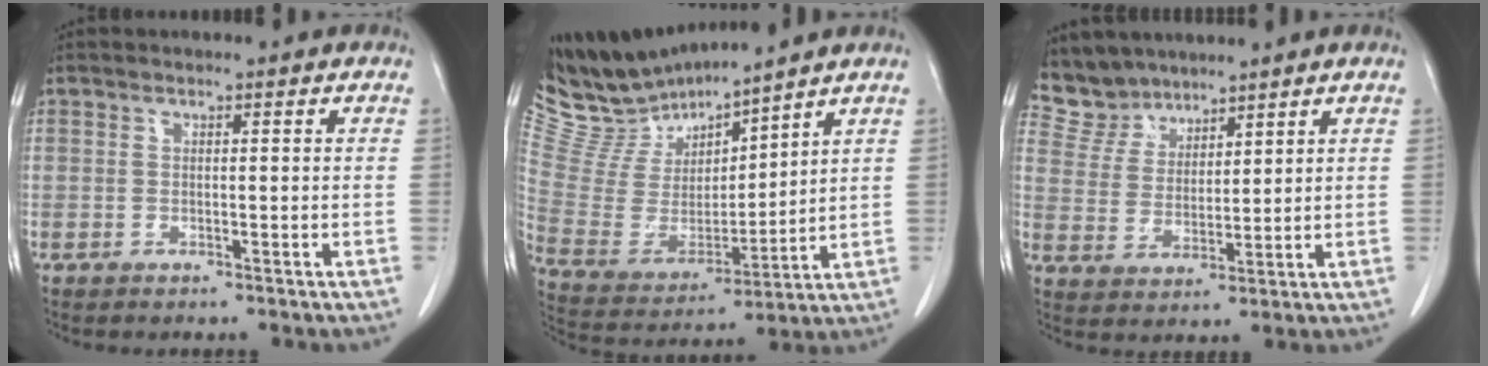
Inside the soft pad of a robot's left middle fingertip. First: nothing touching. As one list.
[{"total": 12.5, "force": [12.1, 1.7, 2.3], "torque": [-0.068, -0.002, 0.255]}, {"total": 6.0, "force": [5.6, 2.2, -0.1], "torque": [-0.006, 0.008, 0.124]}]